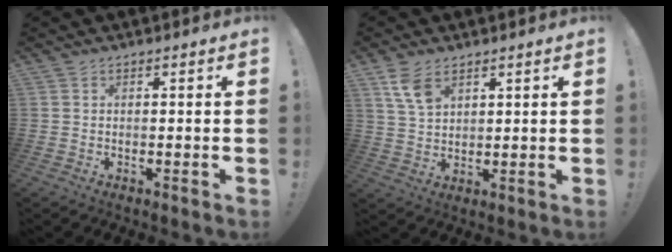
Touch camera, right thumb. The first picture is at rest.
{"total": 7.0, "force": [4.1, 3.8, 4.2], "torque": [-0.084, -0.014, 0.080]}